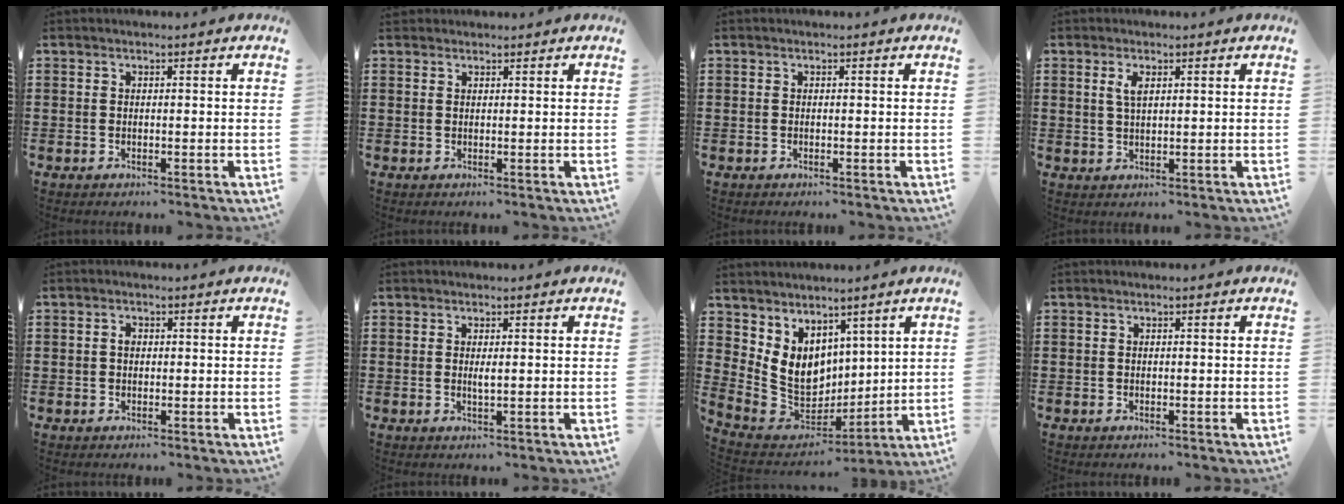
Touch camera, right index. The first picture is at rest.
{"total": 0.9, "force": [0.8, 0.5, -0.1], "torque": [0.000, 0.002, 0.017]}
{"total": 0.0}
{"total": 2.5, "force": [1.0, 0.9, 2.1], "torque": [-0.045, 0.005, 0.017]}
{"total": 1.2, "force": [0.1, 0.8, 0.9], "torque": [-0.020, 0.005, 0.001]}
{"total": 1.4, "force": [0.2, 0.2, 1.3], "torque": [-0.026, 0.000, 0.003]}
{"total": 8.4, "force": [3.4, 7.0, 3.1], "torque": [-0.097, -0.026, 0.072]}
{"total": 0.0}